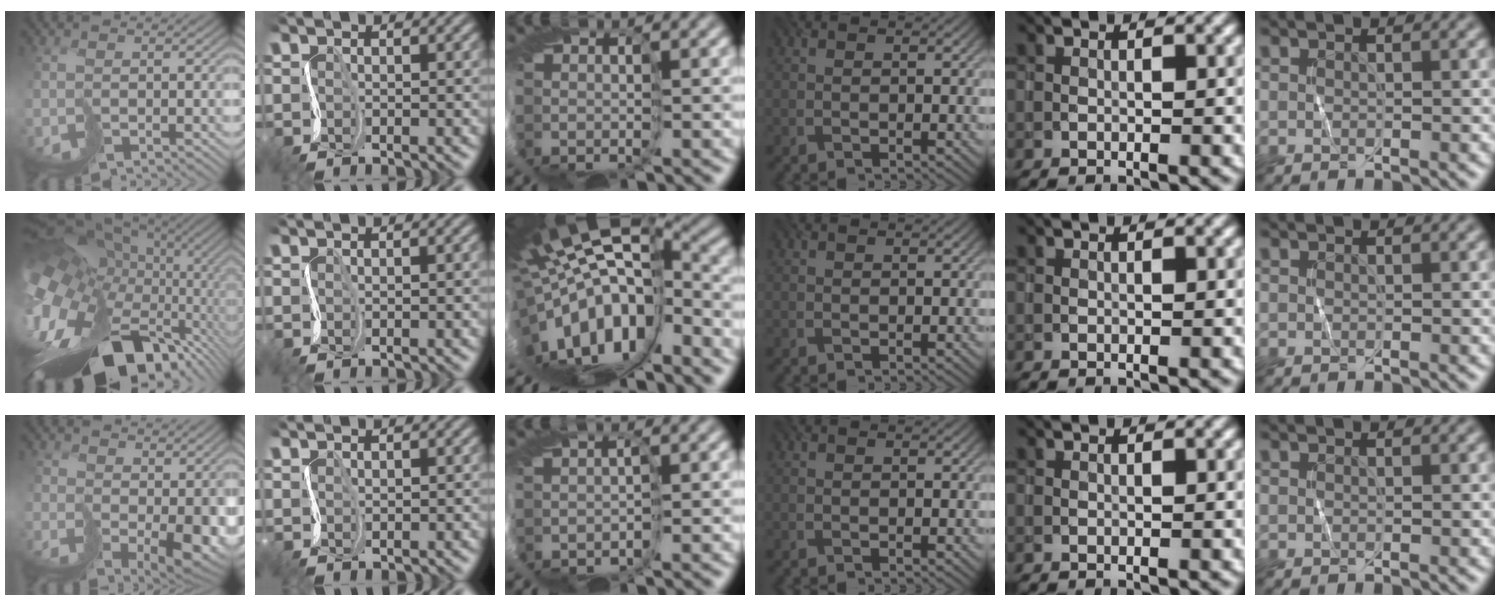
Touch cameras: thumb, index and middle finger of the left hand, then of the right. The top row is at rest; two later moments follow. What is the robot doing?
{"motion": "cut", "object": "wrapping paper"}